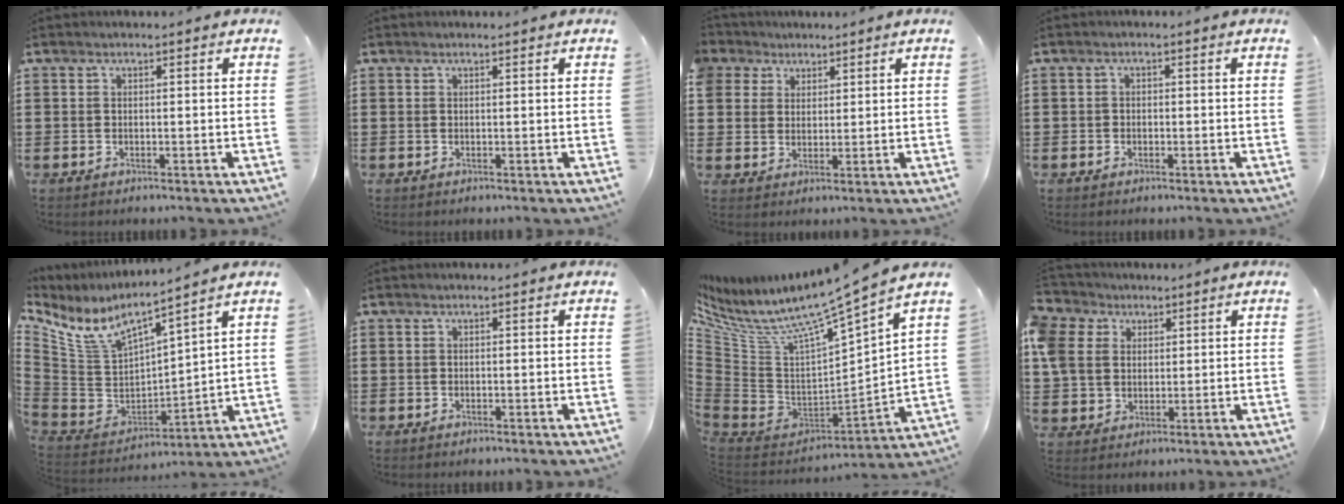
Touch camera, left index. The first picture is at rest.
{"total": 0.0}
{"total": 4.2, "force": [2.4, 3.4, 0.1], "torque": [-0.025, 0.014, 0.044]}
{"total": 0.9, "force": [-0.3, 0.8, 0.2], "torque": [-0.008, 0.002, -0.007]}
{"total": 7.9, "force": [6.0, 2.1, 4.6], "torque": [-0.120, -0.045, 0.103]}
{"total": 0.0}
{"total": 9.1, "force": [7.3, 0.5, 5.5], "torque": [-0.128, -0.067, 0.112]}
{"total": 7.0, "force": [2.8, 6.0, 2.4], "torque": [-0.091, 0.018, 0.051]}